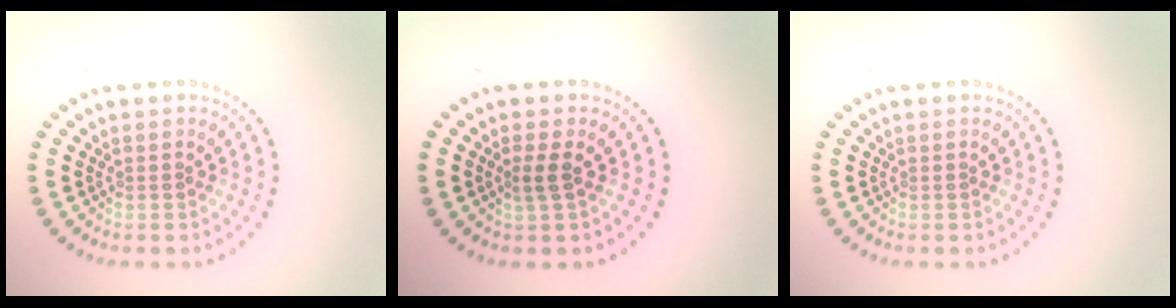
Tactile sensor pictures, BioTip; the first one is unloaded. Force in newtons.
{"total": 1.3, "press": 1.1, "slide": 0.8}
{"total": 0.0}